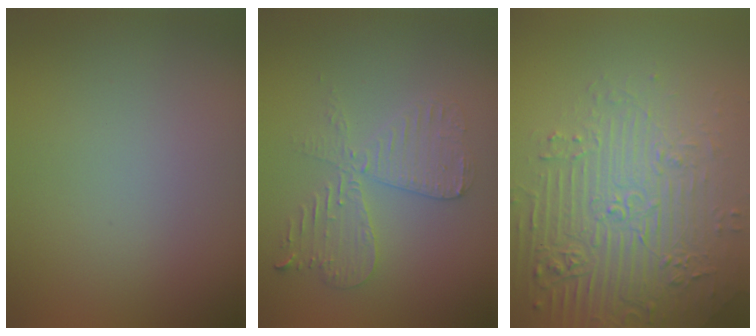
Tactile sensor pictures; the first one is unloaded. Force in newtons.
{"total": 4.1, "press": 3.6, "slide": 2.0}
{"total": 7.4, "press": 5.5, "slide": 5.0}